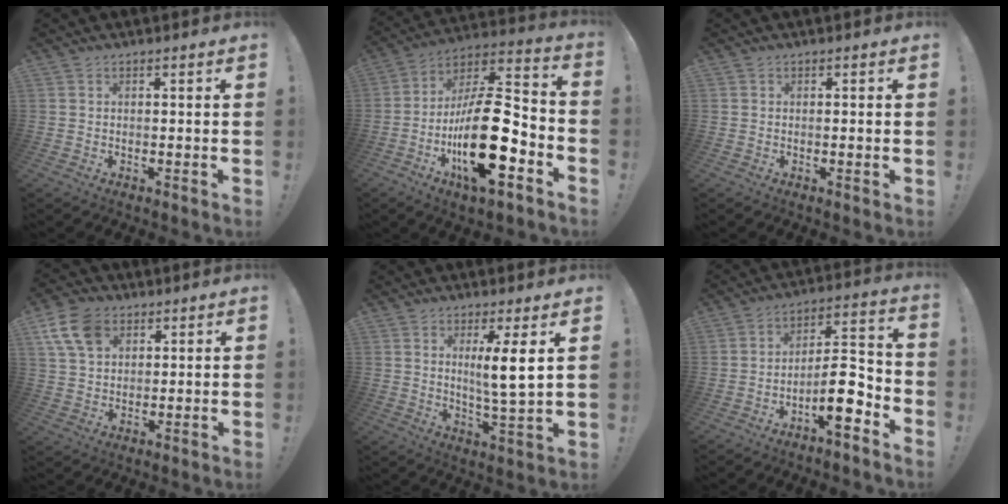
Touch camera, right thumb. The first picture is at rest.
{"total": 25.0, "force": [-7.7, 9.4, 21.9], "torque": [-0.398, 0.042, -0.123]}
{"total": 0.8, "force": [-0.3, -0.2, 0.7], "torque": [-0.010, -0.001, -0.007]}
{"total": 11.7, "force": [5.5, 8.0, 6.5], "torque": [-0.121, -0.017, 0.108]}
{"total": 8.4, "force": [2.6, -0.1, 8.0], "torque": [-0.139, -0.012, 0.036]}
{"total": 12.1, "force": [-6.2, 3.5, 9.8], "torque": [-0.151, 0.035, -0.101]}